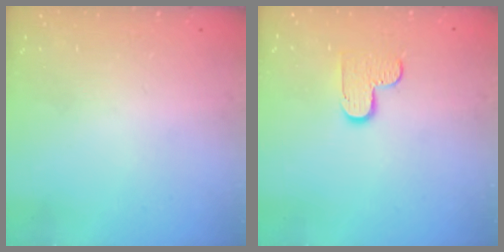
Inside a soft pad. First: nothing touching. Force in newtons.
{"total": 6.3, "press": 6.3, "slide": 0.4}